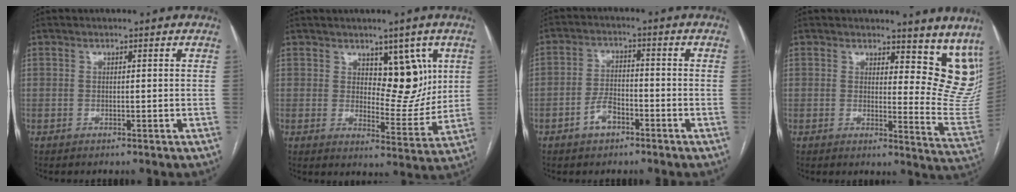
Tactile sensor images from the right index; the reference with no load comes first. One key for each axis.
{"total": 10.3, "fx": 4.1, "fy": 4.5, "fz": 8.2, "tx": -0.110, "ty": 0.000, "tz": 0.072}
{"total": 4.5, "fx": -2.5, "fy": 2.4, "fz": 2.9, "tx": -0.059, "ty": 0.009, "tz": -0.045}
{"total": 13.1, "fx": 11.3, "fy": 4.8, "fz": 4.6, "tx": -0.012, "ty": -0.054, "tz": 0.102}